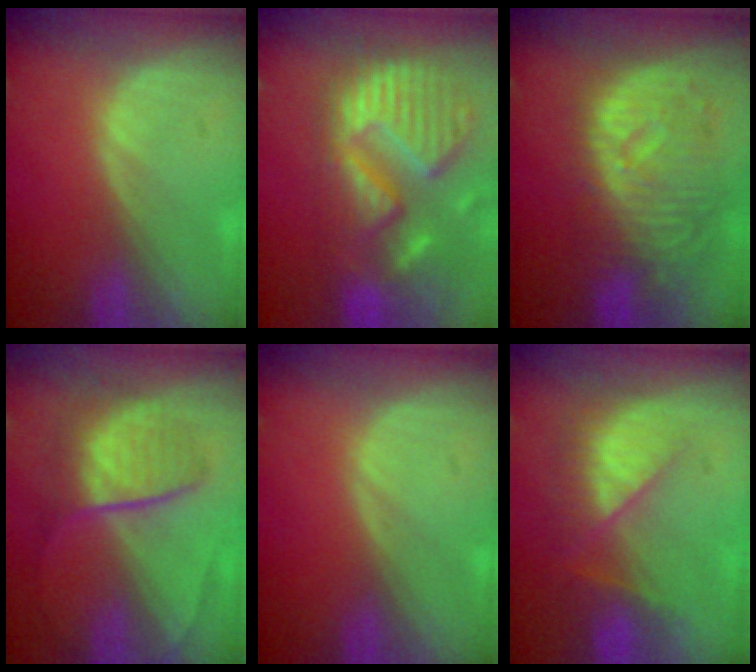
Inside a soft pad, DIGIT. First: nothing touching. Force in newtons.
{"total": 13.9, "press": 11.6, "slide": 7.7}
{"total": 11.1, "press": 9.7, "slide": 5.3}
{"total": 7.0, "press": 6.9, "slide": 1.5}
{"total": 0.0}
{"total": 7.9, "press": 7.2, "slide": 3.1}